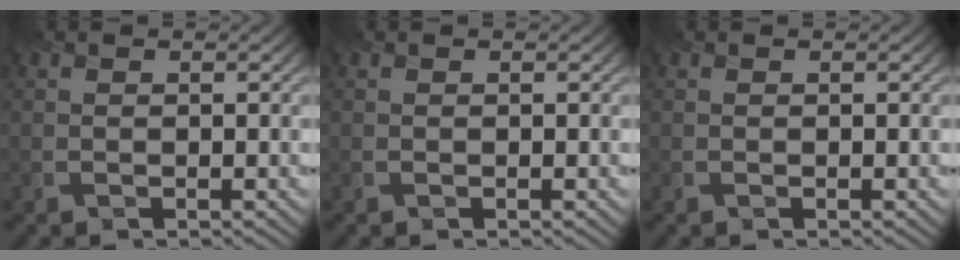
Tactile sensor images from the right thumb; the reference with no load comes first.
{"total": 0.0}
{"total": 0.0}